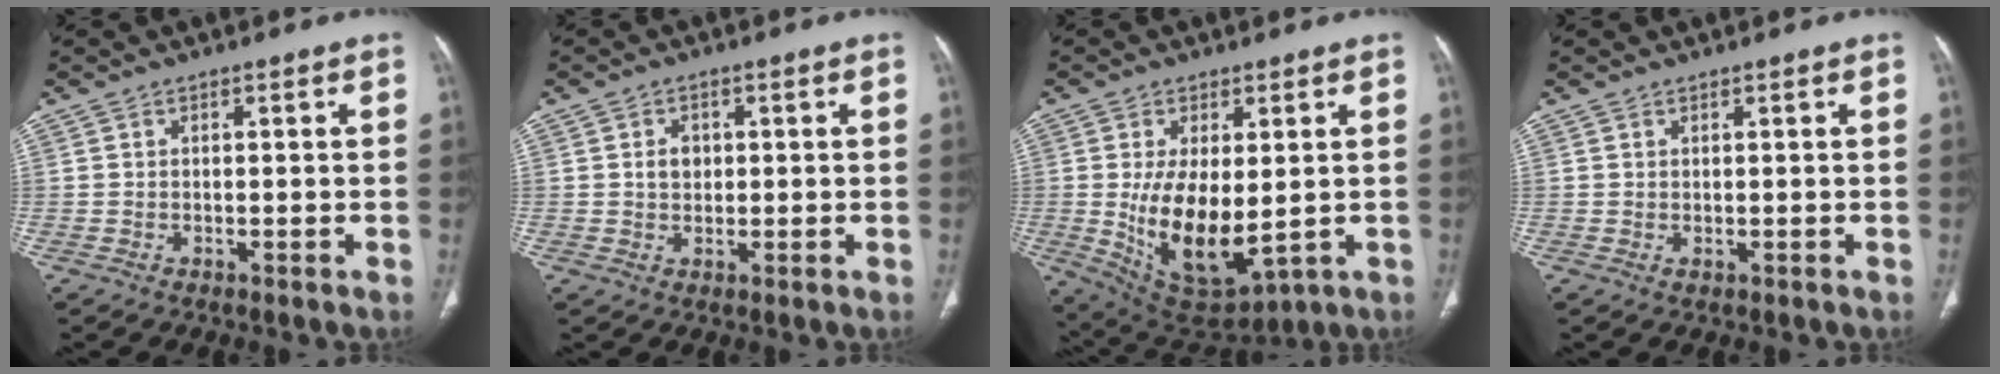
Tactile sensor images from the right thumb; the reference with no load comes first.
{"total": 3.0, "force": [0.5, 2.3, 1.8], "torque": [-0.018, 0.002, 0.008]}
{"total": 14.0, "force": [-0.7, 6.9, 12.2], "torque": [-0.205, -0.024, 0.015]}
{"total": 0.5, "force": [0.2, 0.3, 0.4], "torque": [-0.007, -0.002, 0.005]}